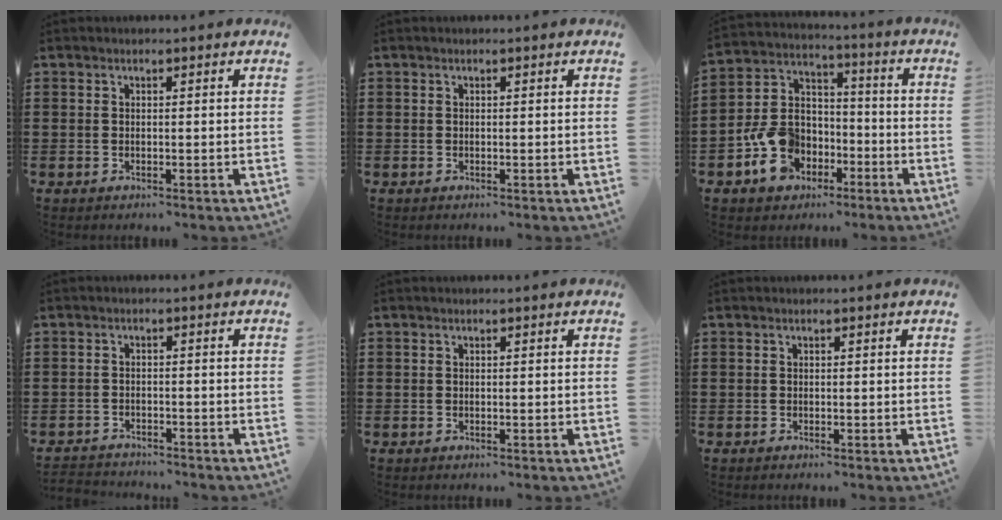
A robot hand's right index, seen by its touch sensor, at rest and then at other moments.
{"total": 0.0}
{"total": 10.3, "force": [-4.3, 8.2, 4.6], "torque": [-0.125, 0.030, -0.078]}
{"total": 1.9, "force": [-1.8, 0.3, -0.3], "torque": [-0.002, 0.003, -0.042]}
{"total": 0.0}
{"total": 0.0}